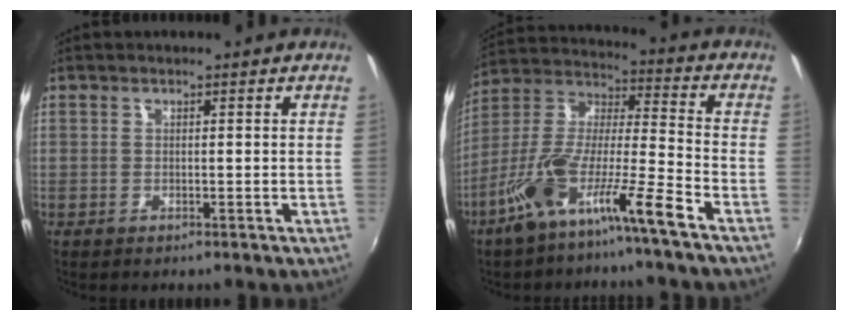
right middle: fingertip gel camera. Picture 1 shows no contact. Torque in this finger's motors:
{"motor_torque": [1.07, -1.06, 0.37, 0.21]}